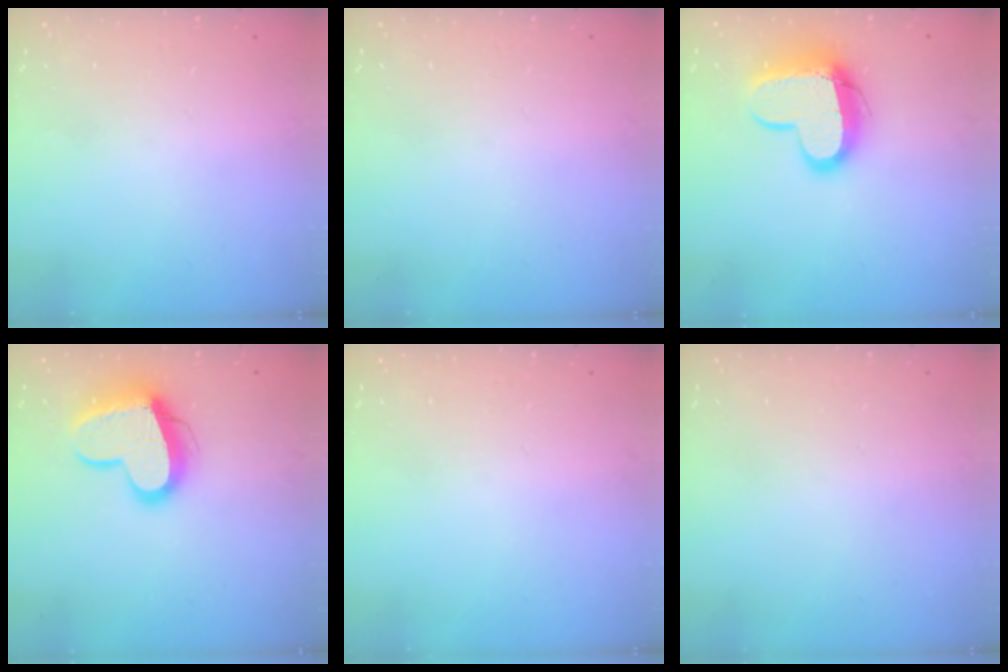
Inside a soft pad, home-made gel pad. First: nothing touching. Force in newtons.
{"total": 0.0}
{"total": 14.4, "press": 14.4, "slide": 1.0}
{"total": 15.0, "press": 14.9, "slide": 1.6}
{"total": 0.0}
{"total": 0.6, "press": 0.6, "slide": 0.2}